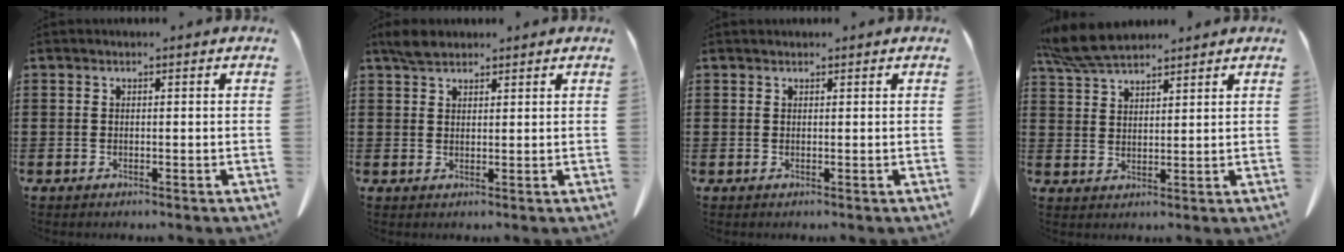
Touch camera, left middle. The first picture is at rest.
{"total": 2.9, "force": [2.4, 1.1, 1.1], "torque": [-0.028, 0.003, 0.047]}
{"total": 0.5, "force": [0.5, 0.1, 0.0], "torque": [-0.002, -0.001, 0.011]}
{"total": 6.5, "force": [5.7, 1.5, 2.7], "torque": [-0.072, -0.010, 0.110]}